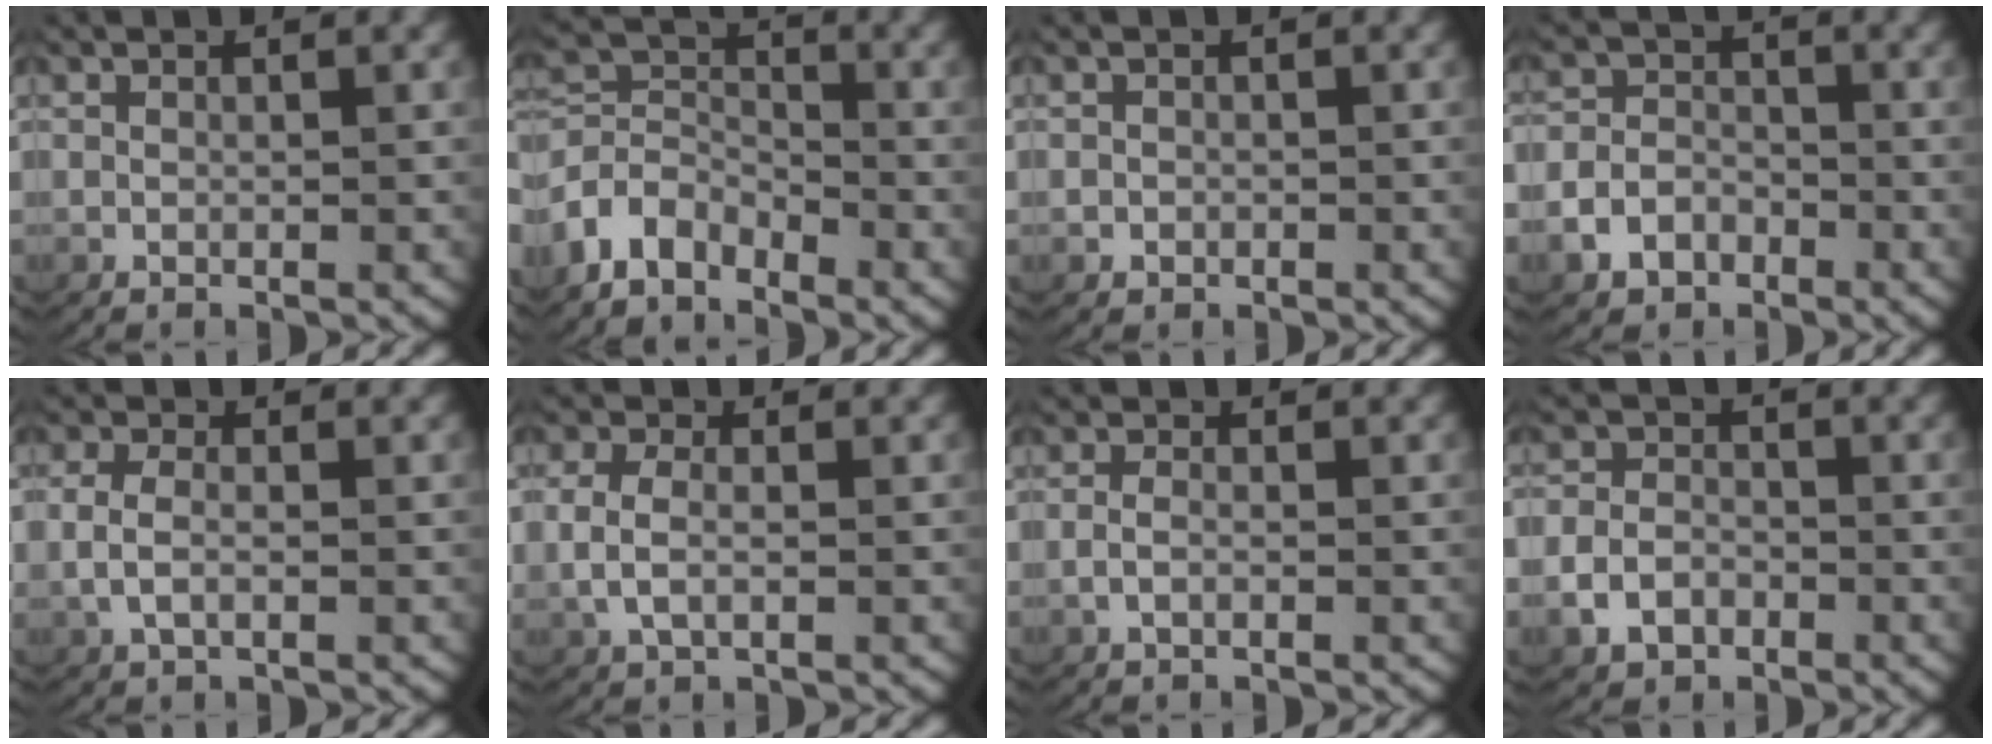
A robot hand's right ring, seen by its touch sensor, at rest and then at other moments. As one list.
[{"total": 5.7, "force": [-2.3, 4.8, 1.9], "torque": [-0.055, -0.030, -0.039]}, {"total": 0.6, "force": [-0.4, 0.5, 0.0], "torque": [-0.004, -0.008, -0.001]}, {"total": 4.5, "force": [-2.4, 3.8, 0.9], "torque": [-0.015, -0.003, -0.043]}, {"total": 2.7, "force": [0.0, 1.7, 2.1], "torque": [-0.055, -0.003, 0.004]}, {"total": 3.1, "force": [0.2, 2.0, 2.4], "torque": [-0.062, -0.003, 0.008]}, {"total": 1.2, "force": [-0.4, 0.4, 1.0], "torque": [-0.030, -0.005, -0.004]}, {"total": 3.6, "force": [-1.6, 3.0, 1.1], "torque": [-0.024, -0.005, -0.028]}]